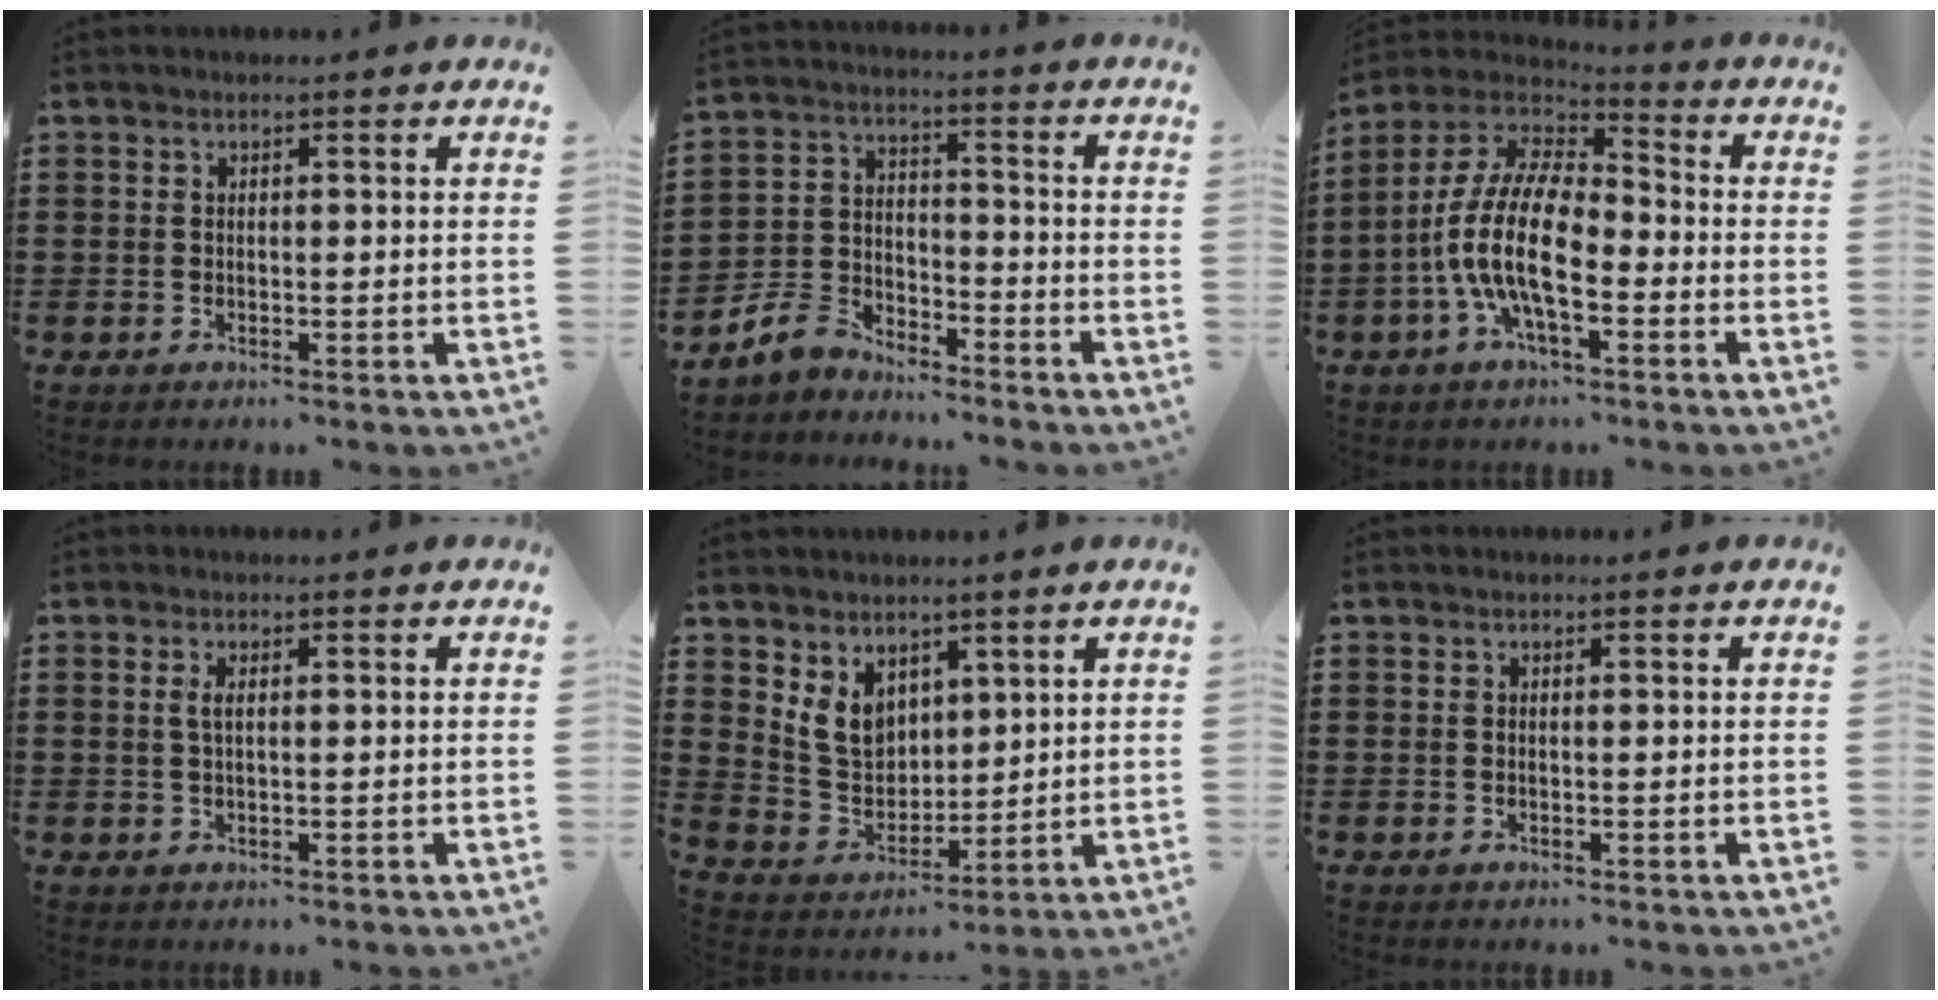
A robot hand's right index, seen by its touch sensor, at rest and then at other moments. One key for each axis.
{"total": 6.2, "fx": -5.7, "fy": 2.1, "fz": 1.1, "tx": -0.047, "ty": 0.010, "tz": -0.122}
{"total": 13.4, "fx": -3.5, "fy": 5.5, "fz": 11.7, "tx": -0.274, "ty": -0.009, "tz": -0.077}
{"total": 1.5, "fx": 0.3, "fy": 0.4, "fz": 1.4, "tx": -0.029, "ty": 0.003, "tz": 0.004}
{"total": 7.0, "fx": 3.5, "fy": 5.3, "fz": 2.9, "tx": -0.086, "ty": 0.004, "tz": 0.066}
{"total": 0.0}